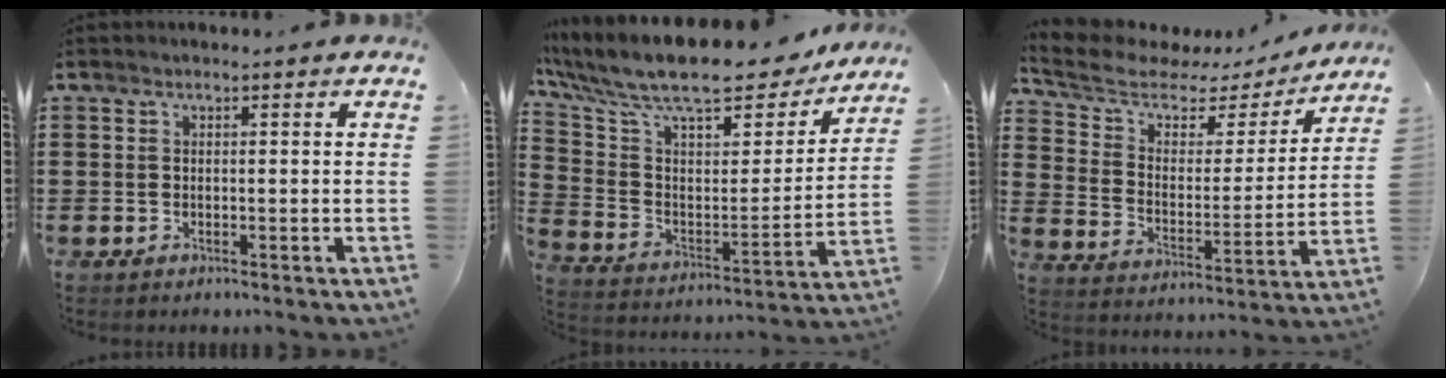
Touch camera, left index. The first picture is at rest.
{"total": 12.2, "force": [9.9, 2.7, 6.6], "torque": [-0.160, -0.064, 0.169]}
{"total": 6.3, "force": [4.7, 3.3, 2.6], "torque": [-0.080, -0.022, 0.077]}